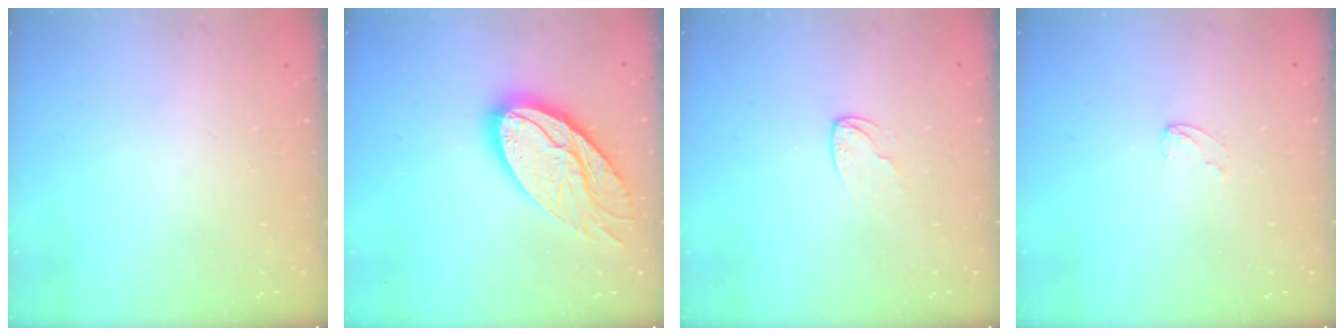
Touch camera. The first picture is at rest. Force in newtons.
{"total": 19.2, "press": 19.1, "slide": 1.5}
{"total": 6.3, "press": 6.3, "slide": 0.6}
{"total": 2.4, "press": 2.4, "slide": 0.2}